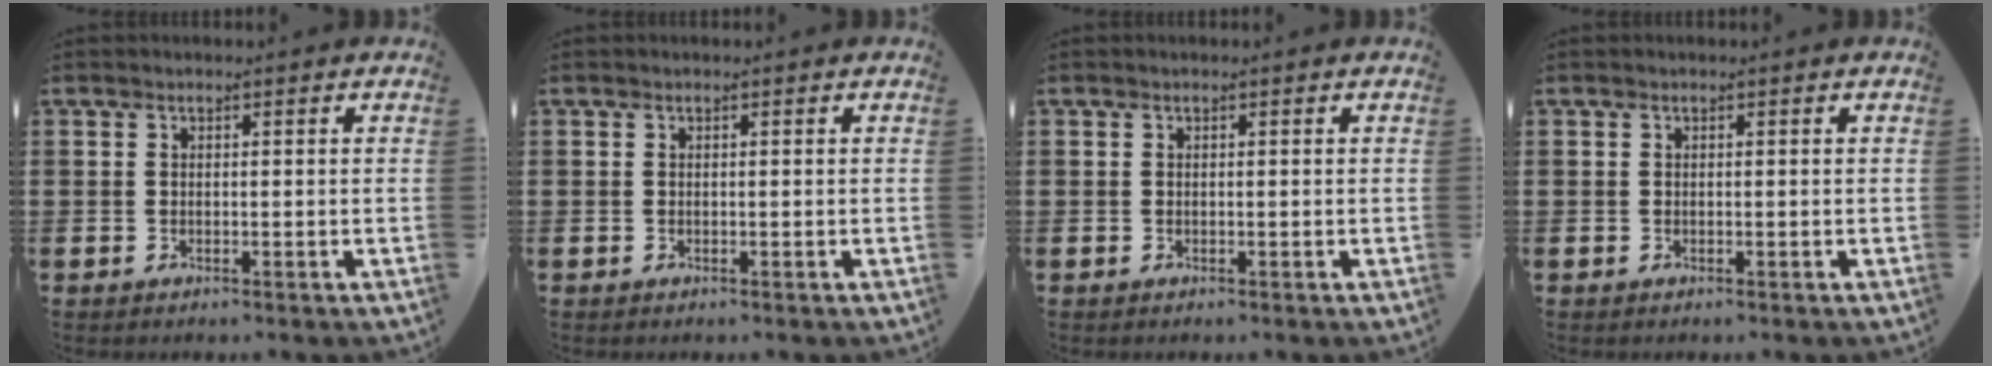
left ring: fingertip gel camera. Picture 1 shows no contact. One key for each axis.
{"total": 0.0}
{"total": 0.0}
{"total": 0.0}